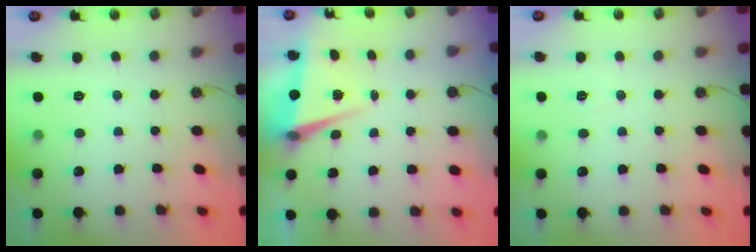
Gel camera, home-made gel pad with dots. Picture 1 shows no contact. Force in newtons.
{"total": 6.3, "press": 5.5, "slide": 3.2}
{"total": 6.0, "press": 4.0, "slide": 4.4}